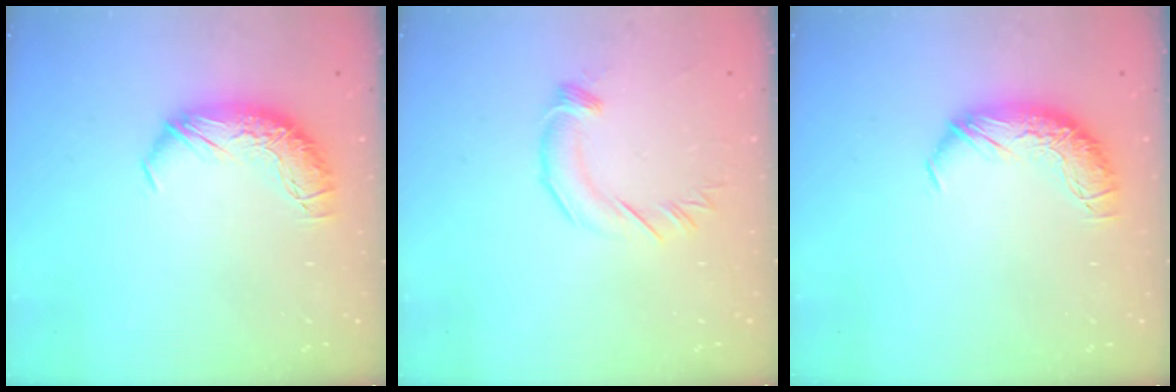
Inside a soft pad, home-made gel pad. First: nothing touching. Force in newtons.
{"total": 2.5, "press": 2.5, "slide": 0.2}
{"total": 0.0}